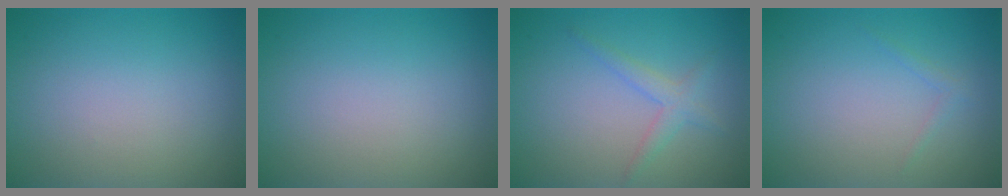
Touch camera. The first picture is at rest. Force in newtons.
{"total": 0.0}
{"total": 1.8, "press": 1.8, "slide": 0.1}
{"total": 0.7, "press": 0.7, "slide": 0.1}